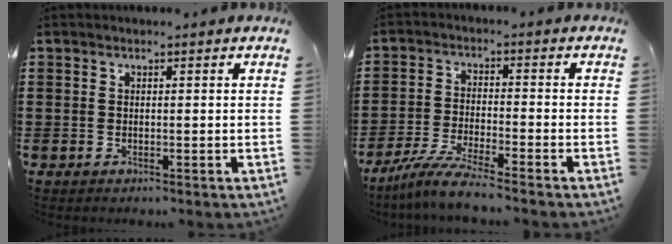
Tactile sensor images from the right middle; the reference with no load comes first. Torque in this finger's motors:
{"motor_torque": [1.23, -0.91, 0.21, 0.08]}